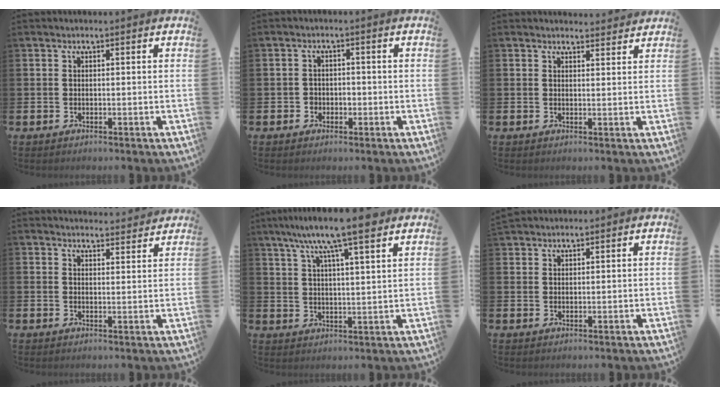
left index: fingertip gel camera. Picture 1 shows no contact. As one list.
[{"total": 1.7, "force": [-0.7, 1.5, 0.3], "torque": [-0.001, 0.000, -0.020]}, {"total": 2.2, "force": [2.2, 0.4, 0.0], "torque": [0.007, -0.014, 0.038]}, {"total": 3.3, "force": [3.3, 0.4, 0.0], "torque": [0.005, -0.025, 0.057]}, {"total": 8.7, "force": [7.1, 0.4, 5.0], "torque": [-0.106, -0.021, 0.124]}, {"total": 1.8, "force": [1.7, 0.5, 0.0], "torque": [0.005, -0.006, 0.031]}]